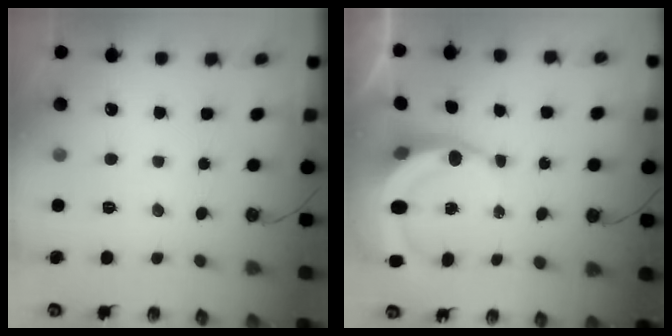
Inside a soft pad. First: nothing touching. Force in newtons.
{"total": 8.4, "press": 8.3, "slide": 1.3}